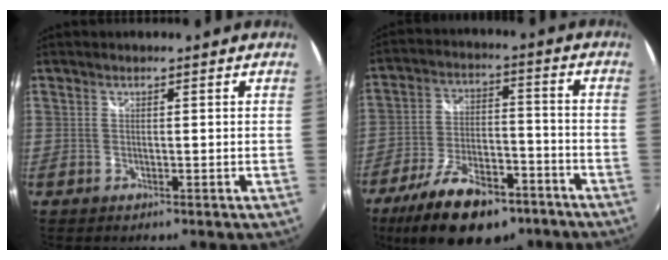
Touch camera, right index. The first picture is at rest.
{"total": 18.6, "force": [-12.5, 8.2, 11.0], "torque": [-0.218, -0.016, -0.196]}